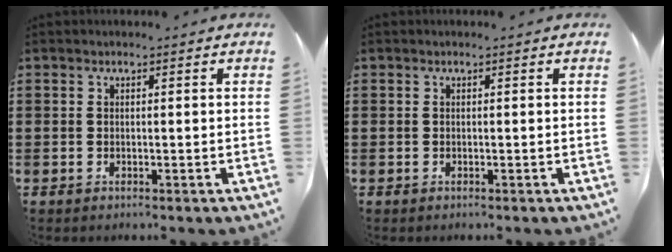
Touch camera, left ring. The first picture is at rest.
{"total": 0.0}